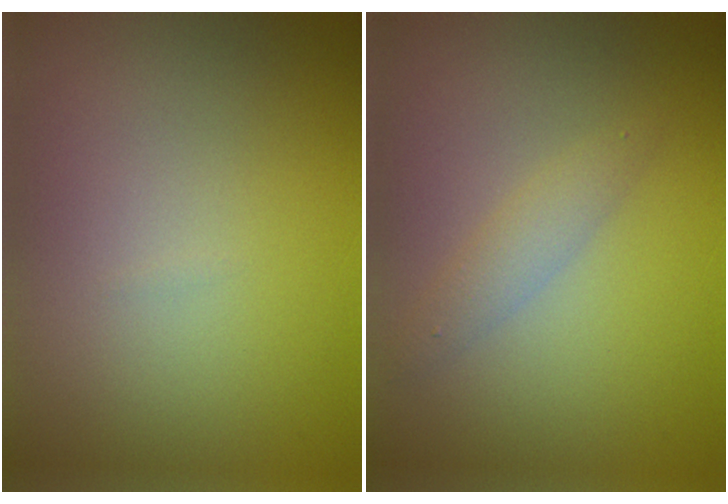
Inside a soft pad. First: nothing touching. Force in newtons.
{"total": 1.6, "press": 1.6, "slide": 0.0}